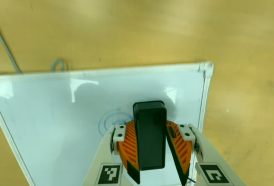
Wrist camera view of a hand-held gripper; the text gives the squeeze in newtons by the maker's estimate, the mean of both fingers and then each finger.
{"total": 10.8, "left": 12.4, "right": 9.2}